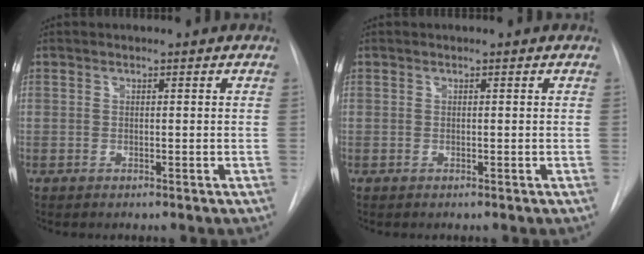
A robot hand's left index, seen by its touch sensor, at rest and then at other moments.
{"total": 0.0}